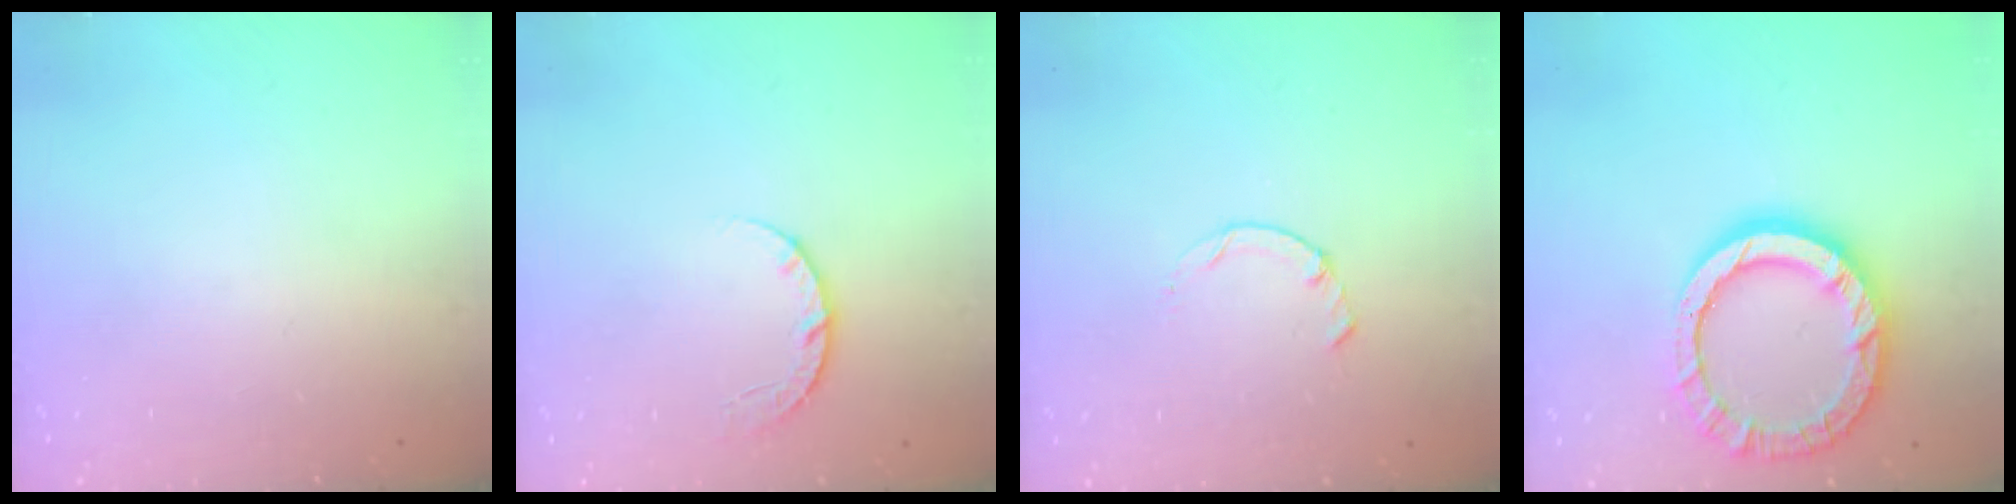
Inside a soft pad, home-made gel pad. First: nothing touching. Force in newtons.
{"total": 4.6, "press": 4.5, "slide": 0.7}
{"total": 0.5, "press": 0.4, "slide": 0.3}
{"total": 13.7, "press": 13.6, "slide": 1.4}